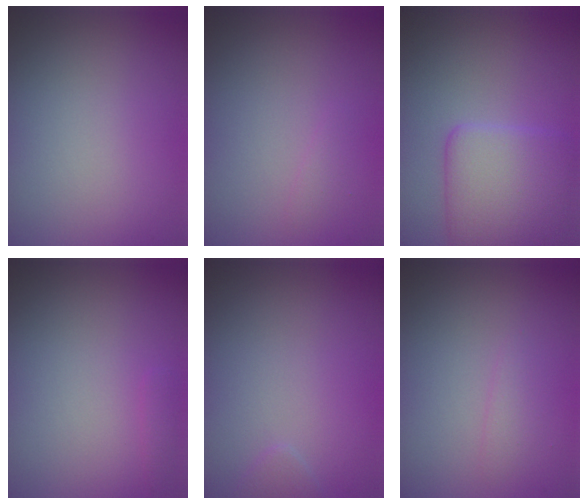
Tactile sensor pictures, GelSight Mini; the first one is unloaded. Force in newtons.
{"total": 0.6, "press": 0.6, "slide": 0.0}
{"total": 5.3, "press": 5.3, "slide": 0.3}
{"total": 0.7, "press": 0.7, "slide": 0.1}
{"total": 0.7, "press": 0.7, "slide": 0.1}
{"total": 0.9, "press": 0.9, "slide": 0.1}